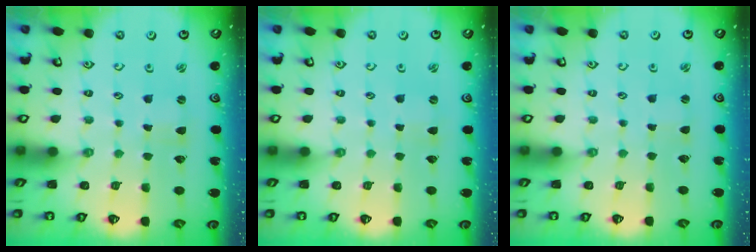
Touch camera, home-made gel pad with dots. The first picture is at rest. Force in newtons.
{"total": 1.1, "press": 1.0, "slide": 0.4}
{"total": 0.7, "press": 0.7, "slide": 0.2}